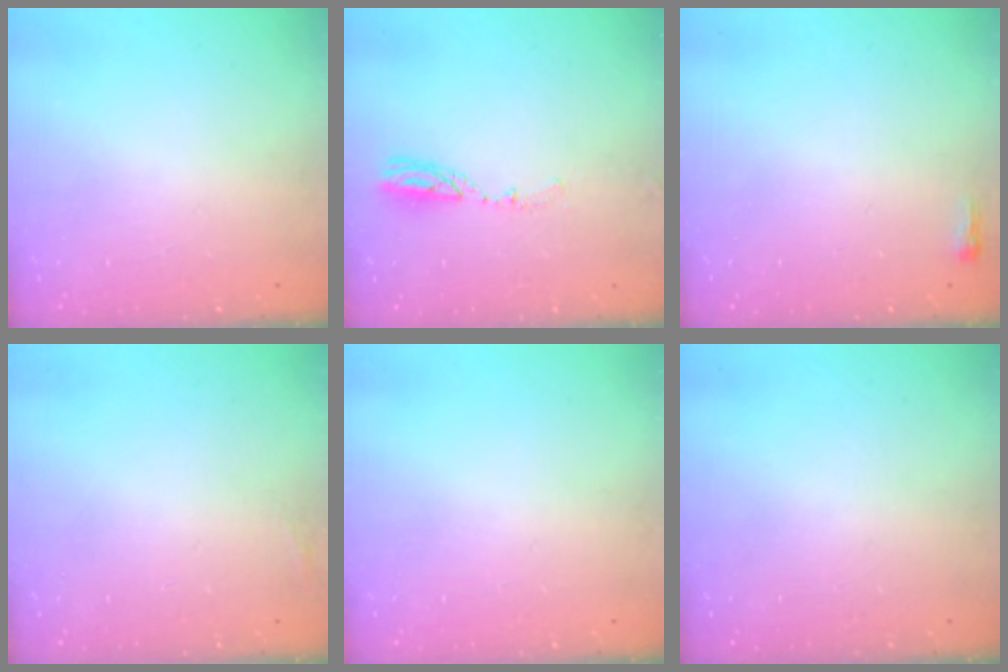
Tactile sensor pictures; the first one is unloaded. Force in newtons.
{"total": 4.5, "press": 4.3, "slide": 1.0}
{"total": 2.3, "press": 2.2, "slide": 0.7}
{"total": 9.7, "press": 4.2, "slide": 8.8}
{"total": 0.0}
{"total": 0.0}